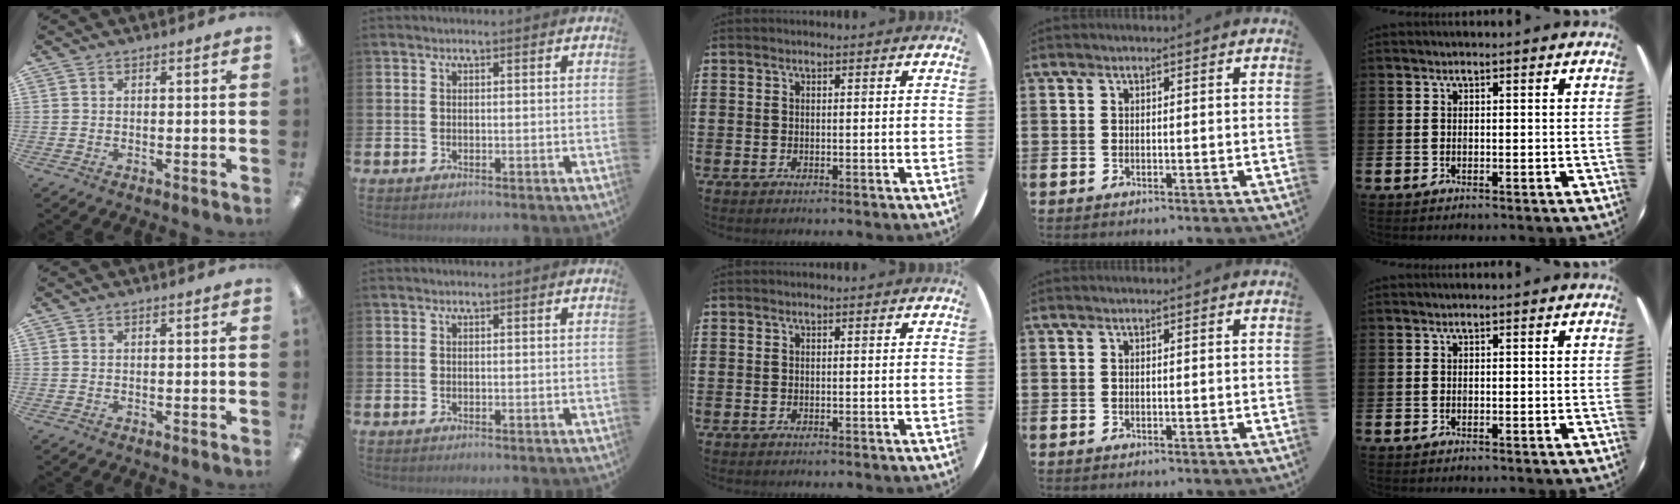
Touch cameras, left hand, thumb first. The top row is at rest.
{}